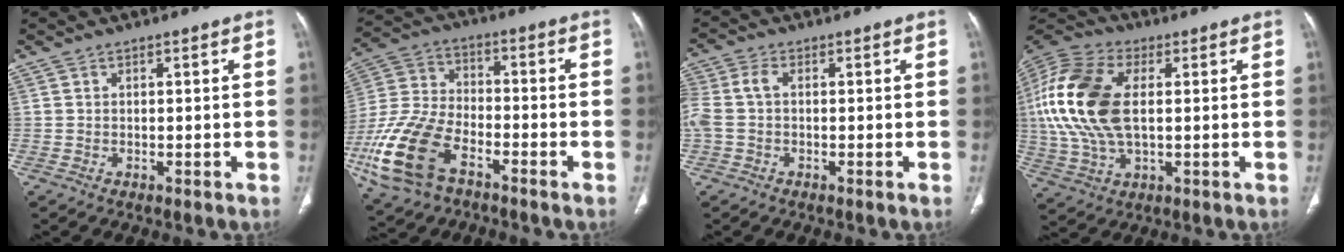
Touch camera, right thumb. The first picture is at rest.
{"total": 17.4, "force": [-8.3, 9.6, 11.9], "torque": [-0.259, 0.027, -0.160]}
{"total": 7.0, "force": [0.0, 4.4, 5.4], "torque": [-0.148, 0.019, 0.000]}
{"total": 19.6, "force": [1.9, 11.1, 16.0], "torque": [-0.360, 0.006, 0.035]}